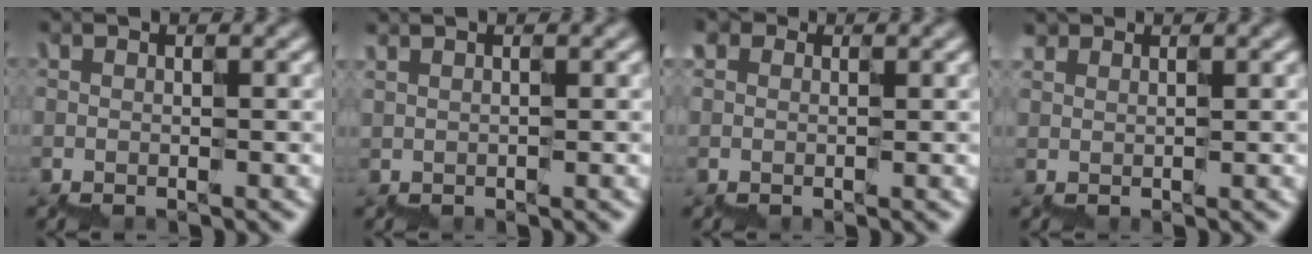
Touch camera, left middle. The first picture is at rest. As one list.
[{"total": 1.0, "force": [1.0, 0.0, 0.3], "torque": [-0.005, 0.002, 0.017]}, {"total": 1.3, "force": [0.5, 1.1, 0.6], "torque": [-0.004, 0.007, 0.005]}, {"total": 1.4, "force": [1.0, 0.8, 0.4], "torque": [-0.003, 0.011, 0.017]}]